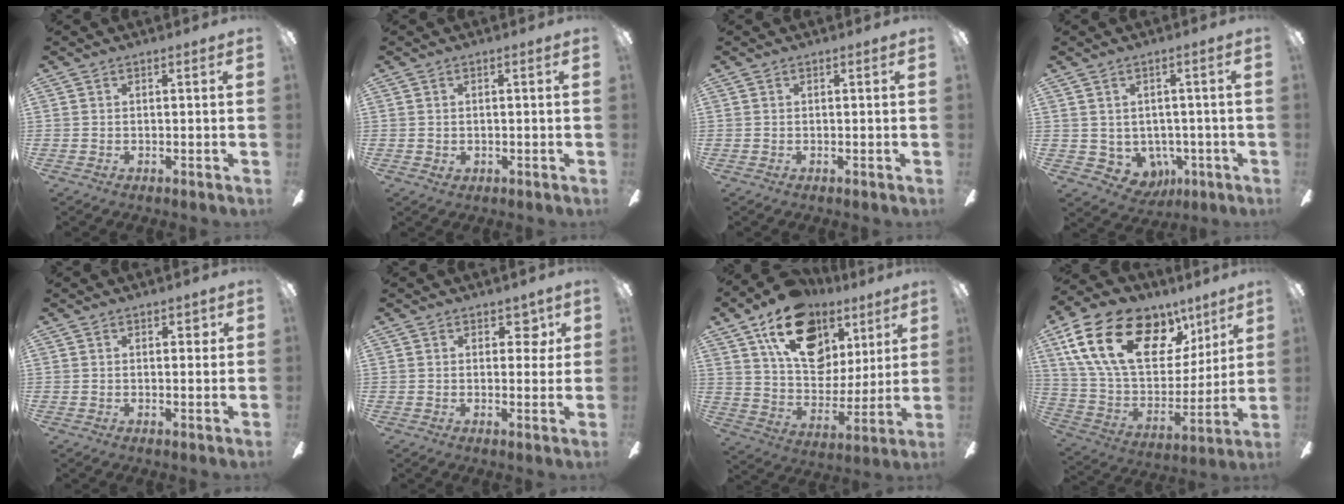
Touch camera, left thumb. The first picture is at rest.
{"total": 1.3, "force": [-0.5, 1.1, 0.6], "torque": [-0.010, 0.005, -0.010]}
{"total": 0.0}
{"total": 6.1, "force": [-1.4, 5.5, 2.3], "torque": [-0.061, 0.007, -0.023]}
{"total": 2.1, "force": [0.6, 1.1, 1.7], "torque": [-0.019, 0.001, 0.005]}
{"total": 4.7, "force": [1.7, 2.9, 3.2], "torque": [-0.026, -0.004, 0.021]}
{"total": 21.7, "force": [11.9, 13.9, 11.6], "torque": [-0.180, -0.054, 0.215]}
{"total": 24.9, "force": [12.1, 14.9, 16.0], "torque": [-0.290, -0.048, 0.217]}